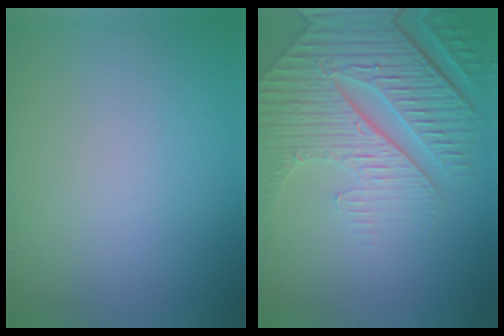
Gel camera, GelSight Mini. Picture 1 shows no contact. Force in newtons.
{"total": 8.7, "press": 6.1, "slide": 6.1}